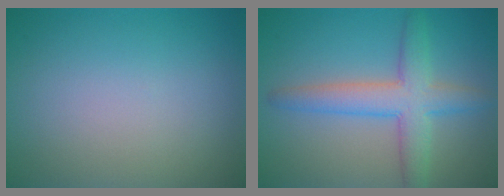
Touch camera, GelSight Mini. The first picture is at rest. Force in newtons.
{"total": 5.0, "press": 5.0, "slide": 0.2}